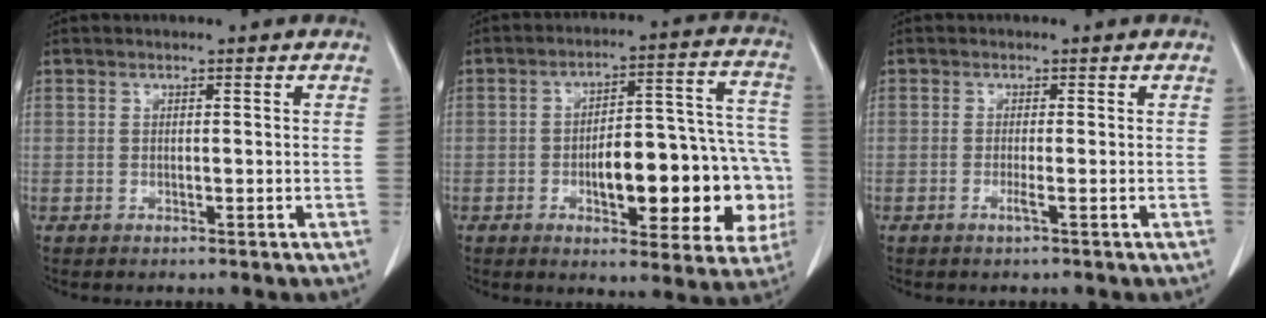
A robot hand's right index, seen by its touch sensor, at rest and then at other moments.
{"total": 18.6, "force": [-4.6, 6.6, 16.8], "torque": [-0.168, 0.047, -0.044]}
{"total": 1.0, "force": [-0.4, -0.2, 0.9], "torque": [-0.016, 0.000, -0.007]}